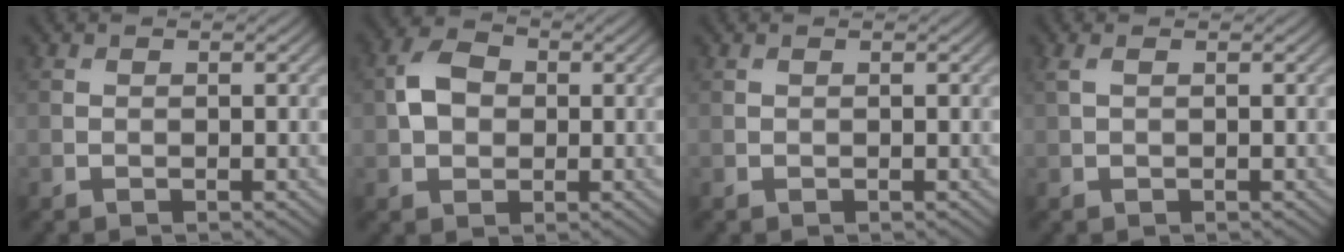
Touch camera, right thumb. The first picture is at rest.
{"total": 4.6, "force": [0.3, 3.6, 2.8], "torque": [-0.063, 0.005, -0.002]}
{"total": 0.0}
{"total": 1.2, "force": [0.6, 0.3, 1.0], "torque": [-0.030, 0.006, 0.012]}